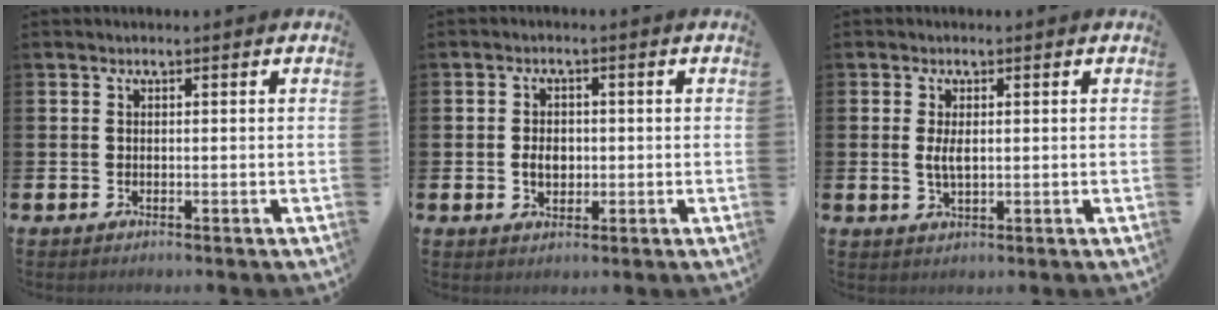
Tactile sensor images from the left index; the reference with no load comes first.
{"total": 3.0, "force": [-0.2, 2.2, 2.0], "torque": [-0.022, -0.001, -0.011]}
{"total": 2.8, "force": [0.4, 1.1, 2.5], "torque": [-0.046, 0.002, 0.006]}